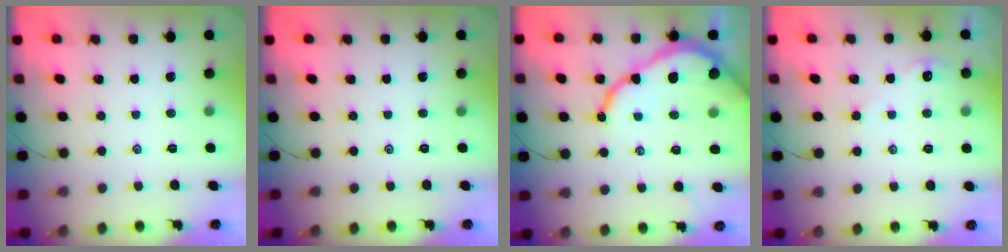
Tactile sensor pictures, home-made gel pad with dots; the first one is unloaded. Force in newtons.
{"total": 0.0}
{"total": 11.4, "press": 11.3, "slide": 1.3}
{"total": 1.9, "press": 1.8, "slide": 0.3}